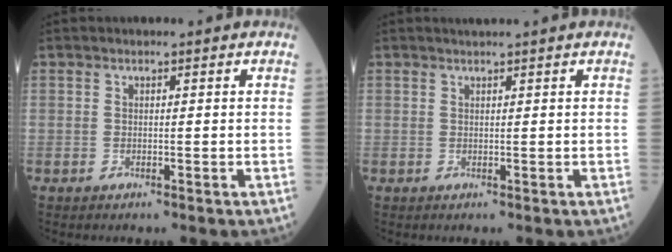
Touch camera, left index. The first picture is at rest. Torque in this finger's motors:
{"motor_torque": [-0.23, -0.28, 0.04, 0.02]}